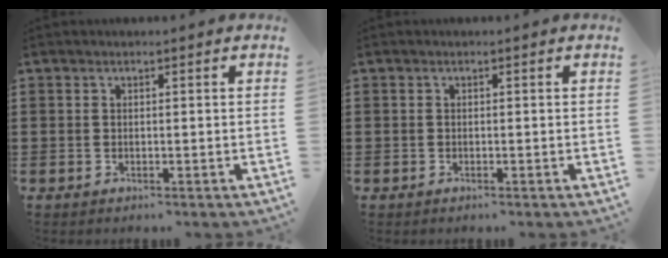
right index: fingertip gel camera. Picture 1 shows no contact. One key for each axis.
{"total": 0.0}